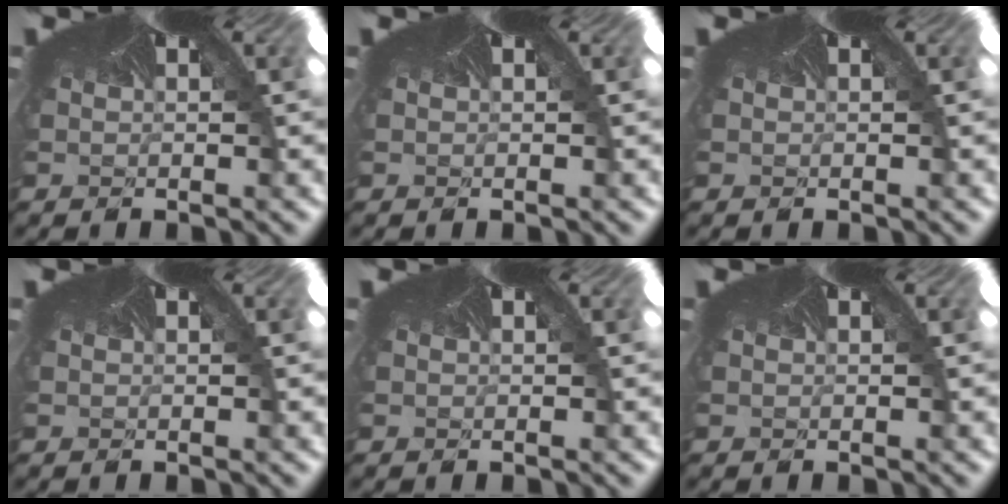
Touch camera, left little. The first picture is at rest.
{"total": 0.0}
{"total": 0.0}
{"total": 0.0}
{"total": 0.0}
{"total": 0.0}